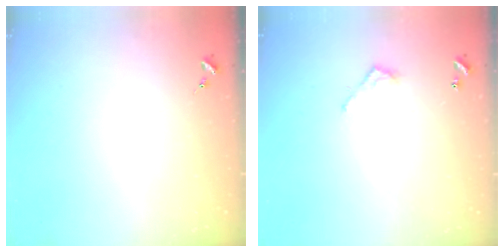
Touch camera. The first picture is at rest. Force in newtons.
{"total": 3.9, "press": 3.9, "slide": 0.3}